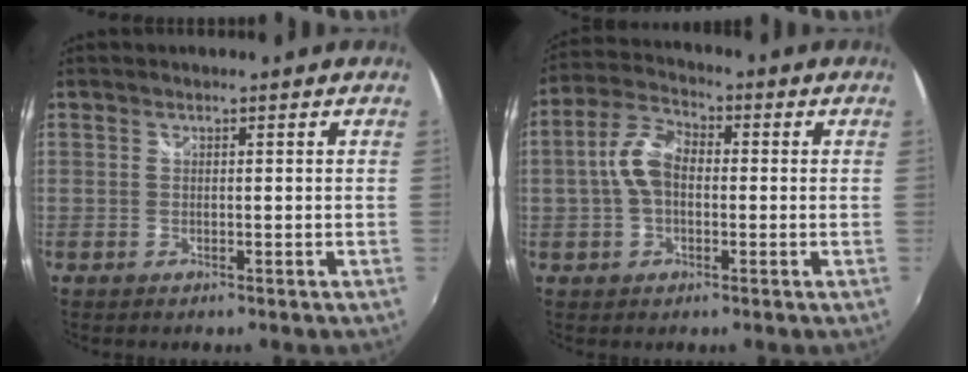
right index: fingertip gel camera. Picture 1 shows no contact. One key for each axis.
{"total": 7.9, "fx": -0.4, "fy": 4.9, "fz": 6.2, "tx": -0.132, "ty": 0.022, "tz": -0.008}